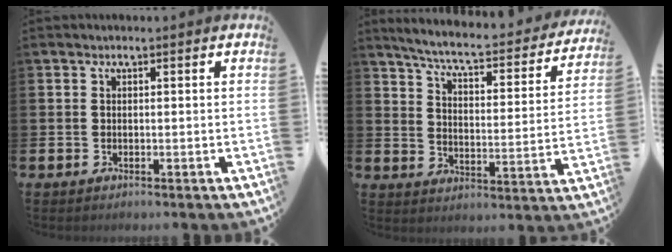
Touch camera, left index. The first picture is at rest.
{"total": 6.0, "force": [5.5, 0.7, 2.5], "torque": [-0.069, -0.046, 0.085]}